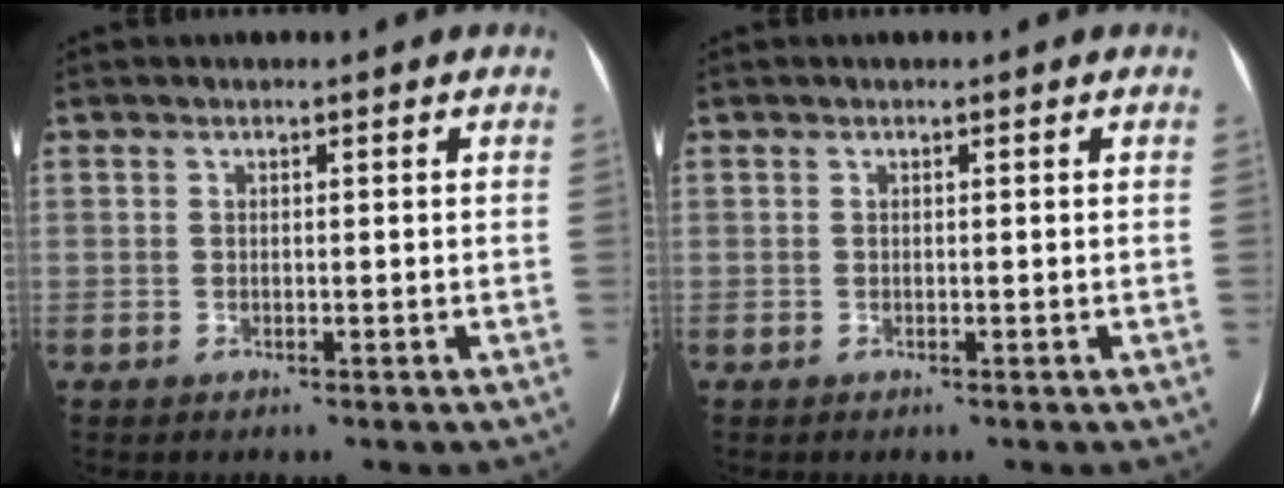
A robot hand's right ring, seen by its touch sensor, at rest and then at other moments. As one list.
[{"total": 0.0}]